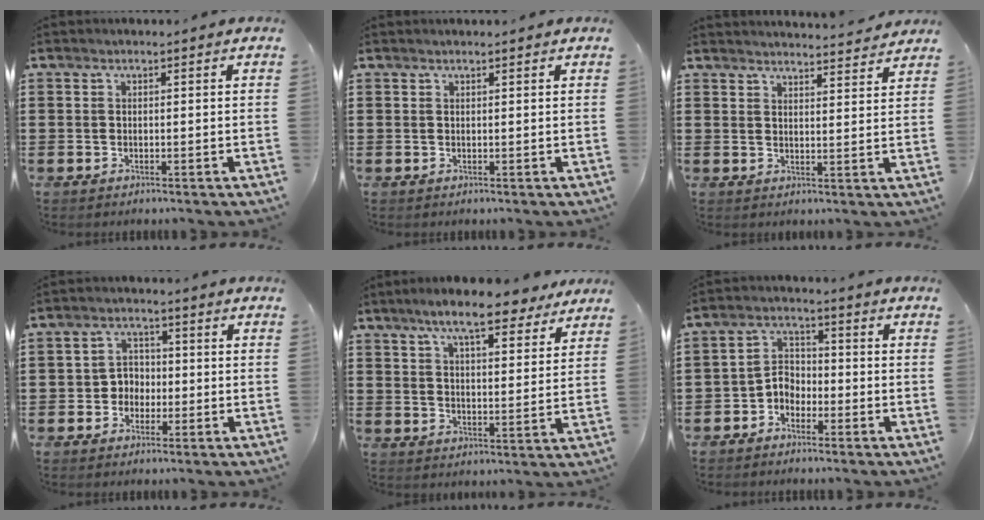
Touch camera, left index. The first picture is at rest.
{"total": 0.5, "force": [0.5, -0.1, 0.2], "torque": [-0.005, 0.000, 0.010]}
{"total": 3.4, "force": [3.4, -0.4, 0.1], "torque": [-0.004, -0.022, 0.059]}
{"total": 3.2, "force": [-1.0, 2.8, 1.2], "torque": [-0.033, 0.008, -0.025]}
{"total": 9.4, "force": [7.7, 1.6, 5.1], "torque": [-0.103, -0.021, 0.137]}
{"total": 3.5, "force": [-2.7, 2.0, 0.9], "torque": [-0.025, 0.009, -0.059]}